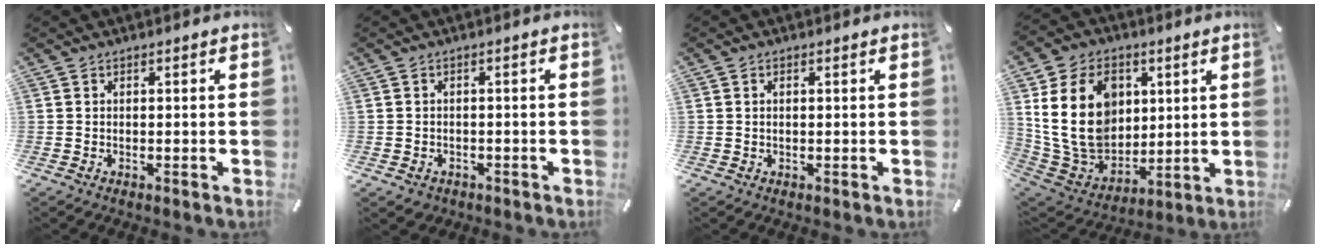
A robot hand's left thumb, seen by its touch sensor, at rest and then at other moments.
{"total": 2.0, "force": [-1.1, 1.6, 0.5], "torque": [-0.010, 0.005, -0.023]}
{"total": 0.9, "force": [0.2, 0.5, 0.8], "torque": [-0.016, 0.003, 0.003]}
{"total": 20.0, "force": [4.5, 15.5, 11.8], "torque": [-0.238, -0.016, 0.084]}